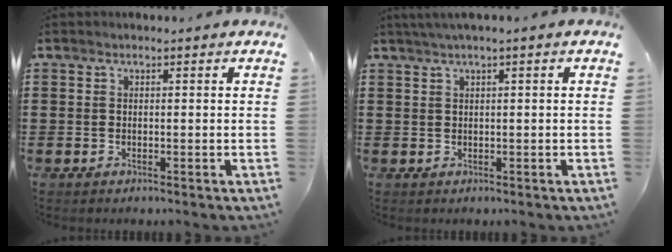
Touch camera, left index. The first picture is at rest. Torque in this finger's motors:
{"motor_torque": [1.08, -1.05, 0.38, 0.10]}